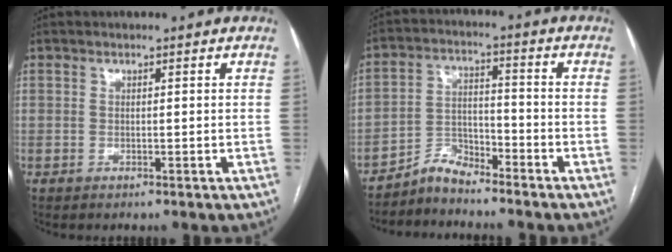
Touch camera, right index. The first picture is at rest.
{"total": 5.0, "force": [-4.7, 1.4, 0.6], "torque": [-0.005, 0.004, -0.088]}